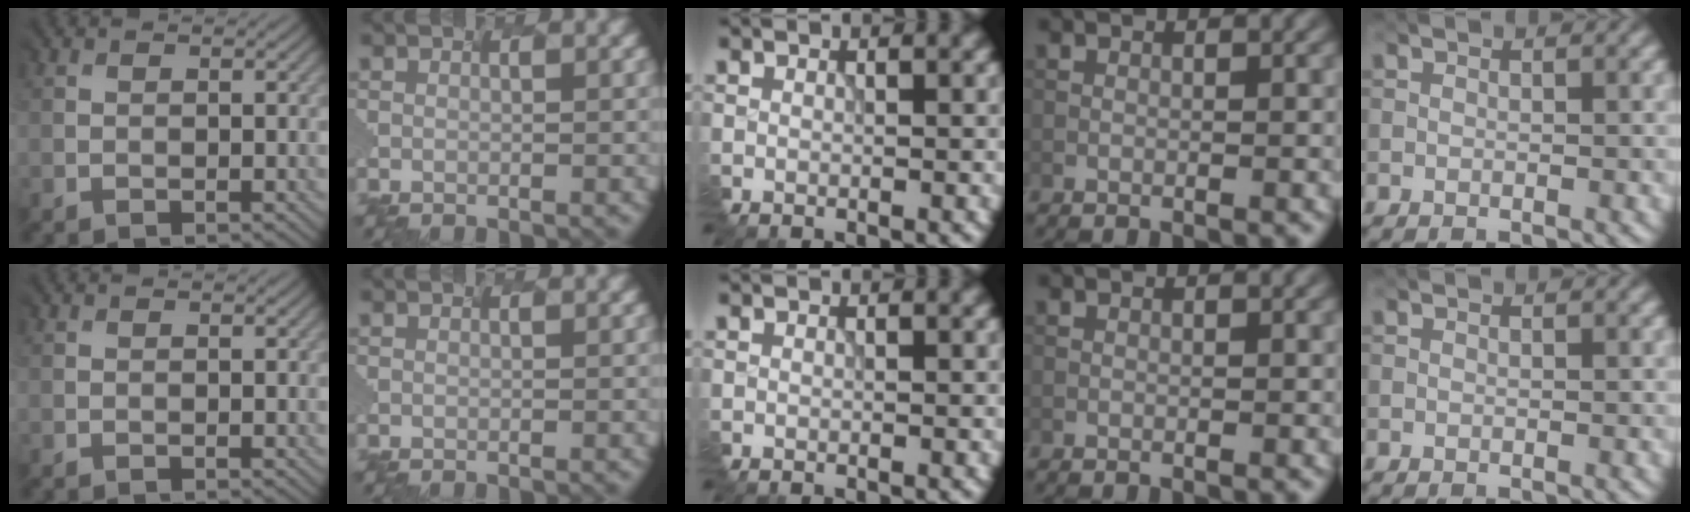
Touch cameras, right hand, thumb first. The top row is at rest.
{}